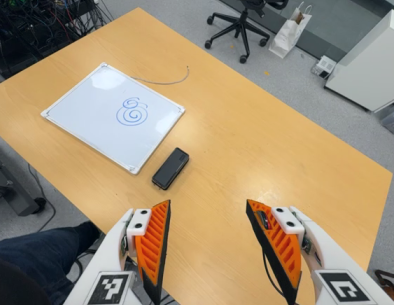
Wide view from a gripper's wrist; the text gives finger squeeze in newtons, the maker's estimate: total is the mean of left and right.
{"total": 0.0}